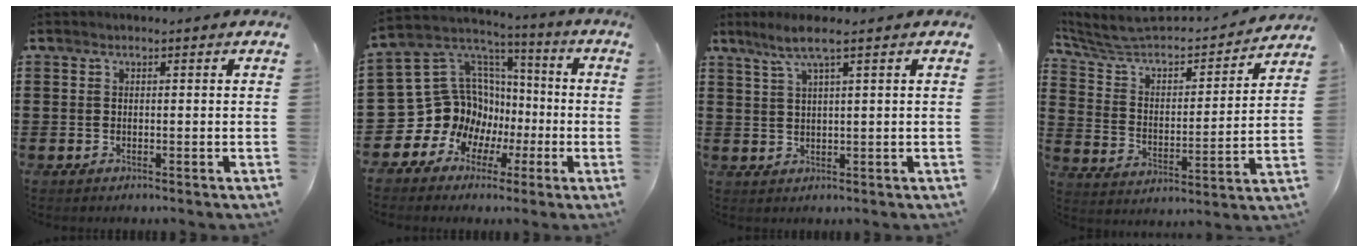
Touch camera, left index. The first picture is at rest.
{"total": 14.0, "force": [-1.8, 13.3, 4.1], "torque": [-0.138, -0.038, -0.009]}
{"total": 4.2, "force": [2.4, 0.0, 3.4], "torque": [-0.073, 0.003, 0.042]}
{"total": 5.8, "force": [5.3, 1.7, 1.7], "torque": [-0.064, -0.042, 0.083]}